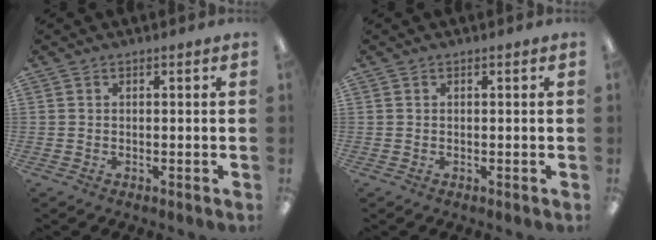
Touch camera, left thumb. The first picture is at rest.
{"total": 0.0}